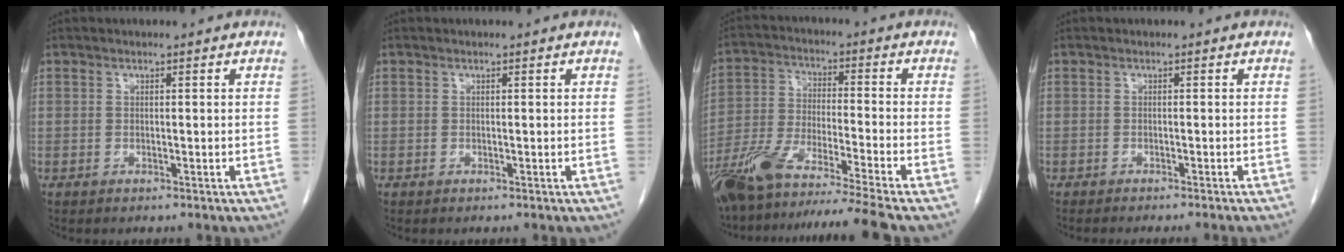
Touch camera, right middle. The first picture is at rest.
{"total": 0.0}
{"total": 15.5, "force": [-13.2, -2.3, 7.7], "torque": [-0.146, -0.030, -0.230]}
{"total": 5.5, "force": [-4.9, -0.5, 2.4], "torque": [-0.012, -0.008, -0.066]}